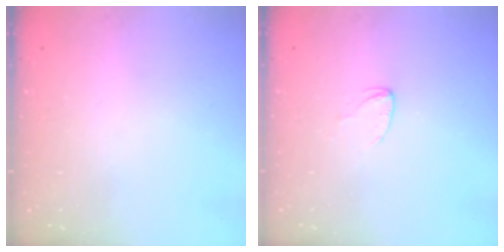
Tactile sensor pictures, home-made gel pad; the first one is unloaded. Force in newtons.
{"total": 3.3, "press": 3.3, "slide": 0.3}